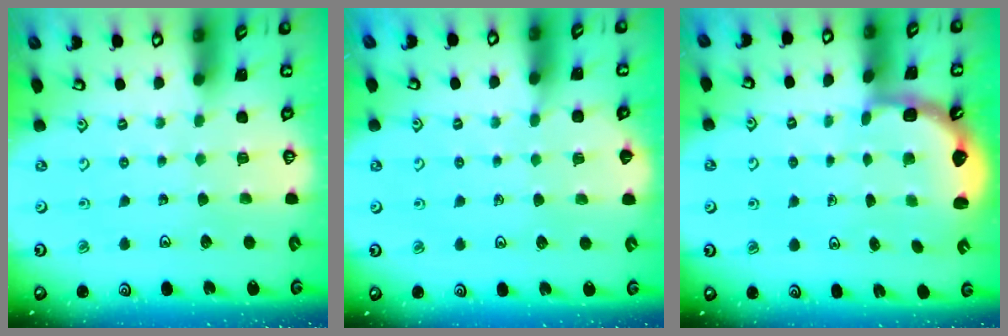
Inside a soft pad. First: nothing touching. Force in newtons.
{"total": 2.5, "press": 2.5, "slide": 0.3}
{"total": 2.5, "press": 2.1, "slide": 1.3}